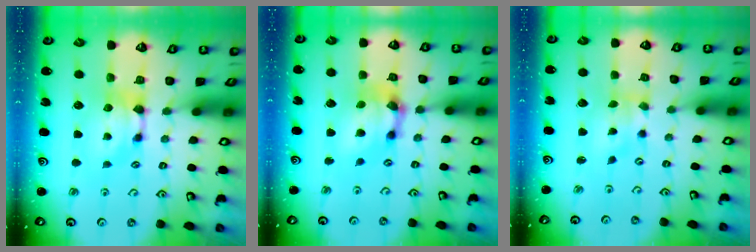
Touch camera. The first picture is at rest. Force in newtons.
{"total": 6.1, "press": 5.6, "slide": 2.3}
{"total": 1.7, "press": 1.3, "slide": 1.1}